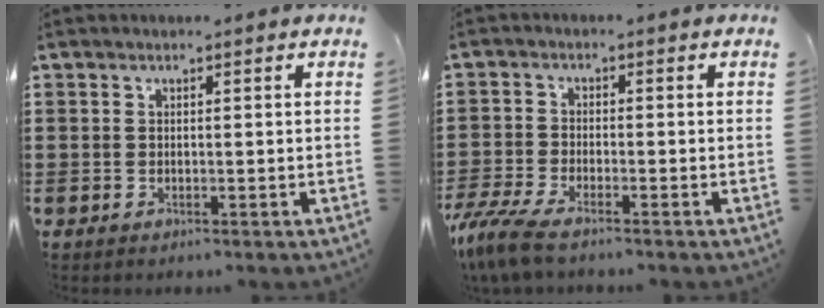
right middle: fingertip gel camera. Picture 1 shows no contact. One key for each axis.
{"total": 5.1, "fx": -4.3, "fy": 0.9, "fz": 2.6, "tx": -0.086, "ty": -0.016, "tz": -0.094}